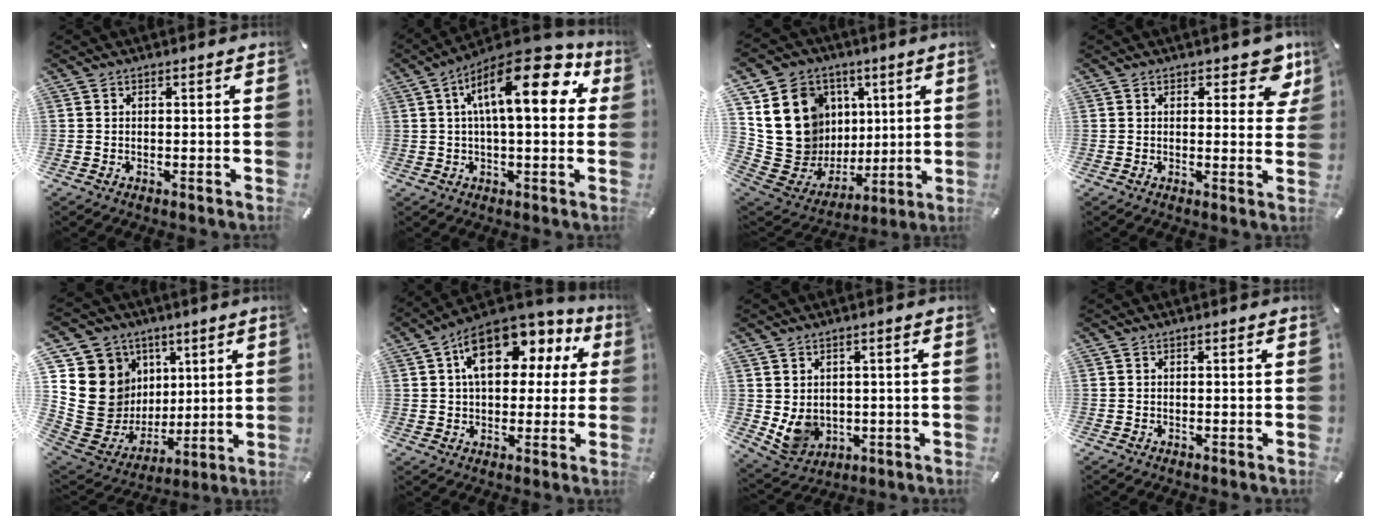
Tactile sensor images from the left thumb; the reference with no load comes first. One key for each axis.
{"total": 18.2, "fx": 6.3, "fy": 7.1, "fz": 15.5, "tx": -0.242, "ty": -0.025, "tz": 0.097}
{"total": 19.6, "fx": 5.4, "fy": 17.1, "fz": 7.9, "tx": -0.141, "ty": -0.036, "tz": 0.132}
{"total": 6.7, "fx": 3.9, "fy": 3.6, "fz": 4.1, "tx": -0.033, "ty": -0.021, "tz": 0.060}
{"total": 17.0, "fx": 3.5, "fy": 15.9, "fz": 4.9, "tx": -0.071, "ty": -0.047, "tz": 0.101}
{"total": 14.9, "fx": 6.6, "fy": 9.4, "fz": 9.5, "tx": -0.141, "ty": -0.034, "tz": 0.118}
{"total": 6.6, "fx": 1.2, "fy": 6.0, "fz": 2.3, "tx": -0.063, "ty": -0.014, "tz": 0.025}
{"total": 0.0}